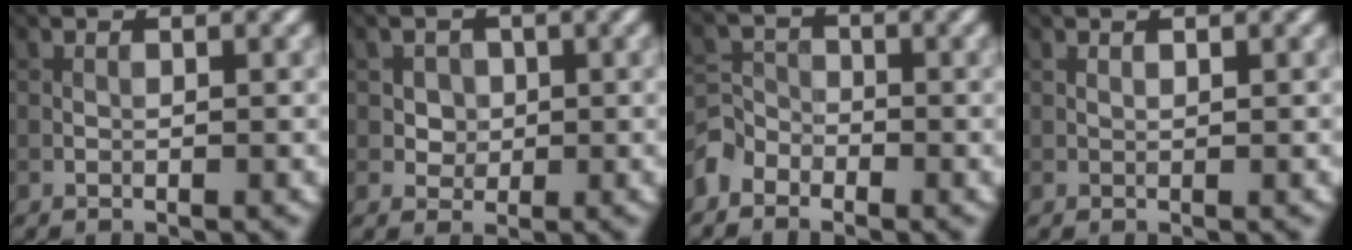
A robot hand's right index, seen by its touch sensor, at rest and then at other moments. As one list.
[{"total": 2.3, "force": [0.3, 2.2, 0.8], "torque": [0.003, 0.002, 0.007]}, {"total": 2.8, "force": [-2.1, 1.8, 0.3], "torque": [-0.008, 0.006, -0.055]}, {"total": 0.0}]